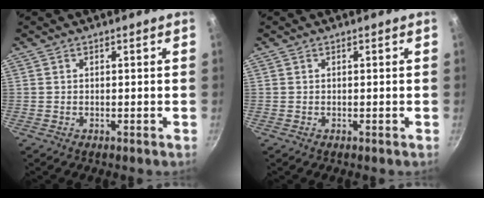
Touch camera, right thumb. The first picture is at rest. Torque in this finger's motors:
{"motor_torque": [0.00, 0.00, 0.01, -0.01, 0.00]}